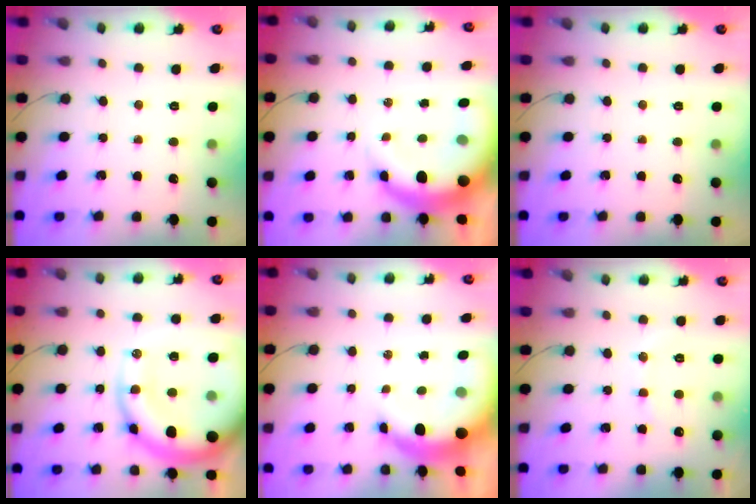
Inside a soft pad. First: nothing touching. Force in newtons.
{"total": 13.7, "press": 13.5, "slide": 2.6}
{"total": 0.0}
{"total": 22.8, "press": 22.4, "slide": 4.5}
{"total": 9.5, "press": 9.4, "slide": 1.8}
{"total": 8.6, "press": 8.6, "slide": 0.6}